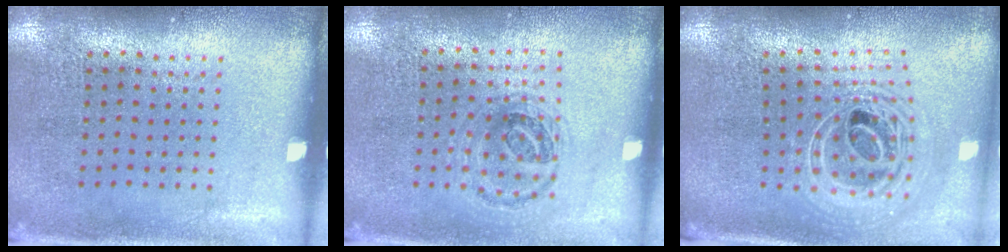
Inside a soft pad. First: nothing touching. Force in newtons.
{"total": 1.0, "press": 0.9, "slide": 0.2}
{"total": 2.5, "press": 1.8, "slide": 1.8}